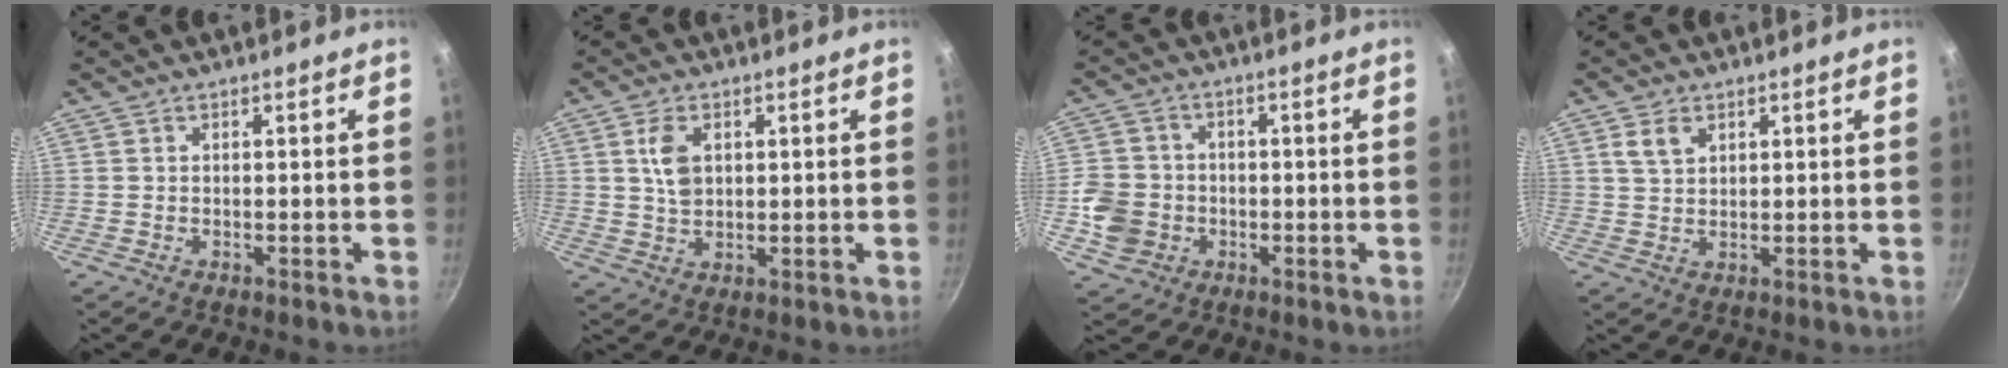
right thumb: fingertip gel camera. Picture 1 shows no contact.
{"total": 5.3, "force": [1.6, 3.3, 3.8], "torque": [-0.065, -0.008, 0.032]}
{"total": 7.8, "force": [-1.9, 7.0, 3.1], "torque": [-0.042, 0.012, -0.034]}
{"total": 3.7, "force": [1.9, 2.3, 2.2], "torque": [-0.036, -0.005, 0.042]}